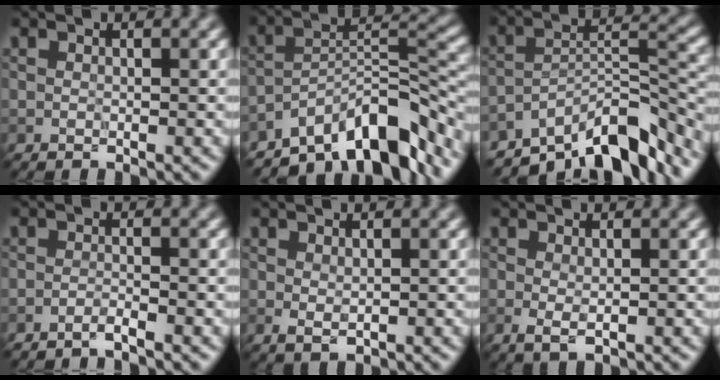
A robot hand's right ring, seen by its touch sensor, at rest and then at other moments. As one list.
[{"total": 10.6, "force": [-7.6, 3.6, 6.5], "torque": [-0.091, 0.010, -0.142]}, {"total": 9.7, "force": [-7.4, 2.7, 5.7], "torque": [-0.080, 0.005, -0.136]}, {"total": 1.1, "force": [-1.0, 0.0, 0.6], "torque": [-0.006, 0.002, -0.024]}, {"total": 1.0, "force": [0.1, 0.6, 0.8], "torque": [-0.015, 0.000, 0.008]}, {"total": 1.2, "force": [0.0, 0.4, 1.1], "torque": [-0.024, -0.003, 0.001]}]